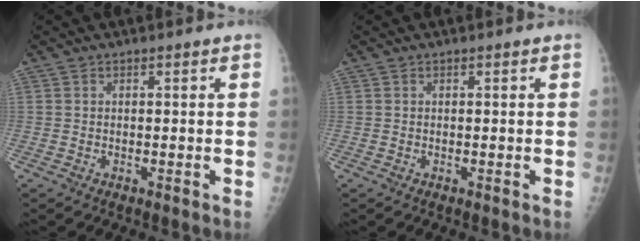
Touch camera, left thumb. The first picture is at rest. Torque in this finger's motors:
{"motor_torque": [-0.03, 0.09, -0.10, -0.12, 0.00]}